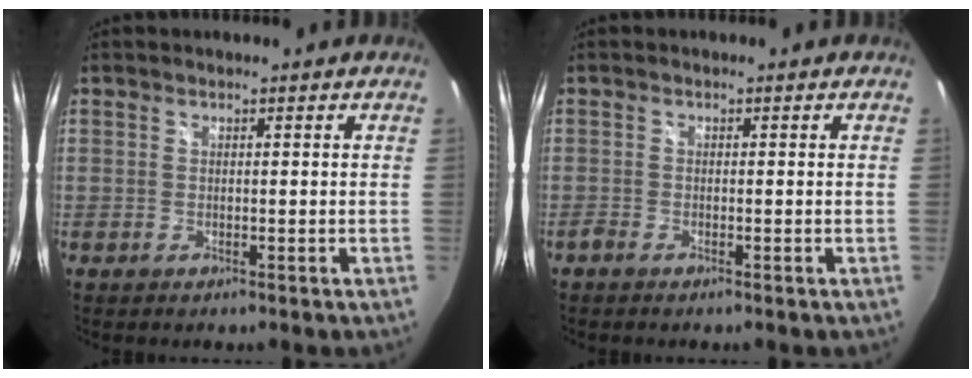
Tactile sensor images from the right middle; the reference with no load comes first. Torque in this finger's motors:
{"motor_torque": [-0.71, -0.34, 0.05, 0.02]}